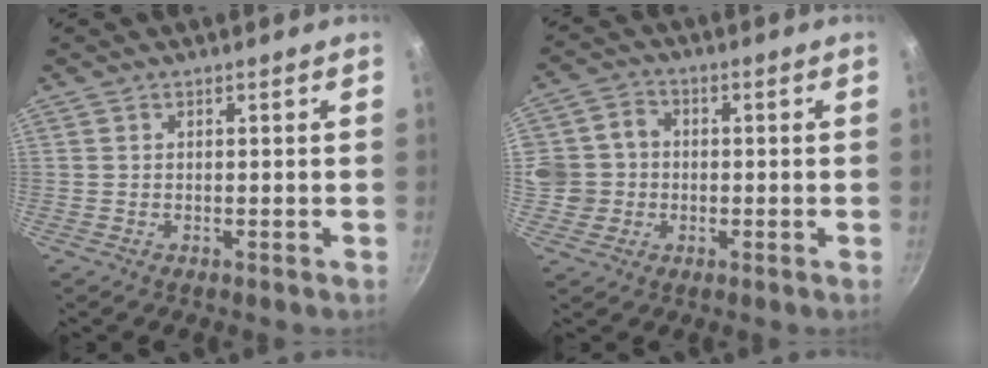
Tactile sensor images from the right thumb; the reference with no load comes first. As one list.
[{"total": 6.8, "force": [-0.5, 6.4, 2.3], "torque": [-0.007, 0.009, -0.018]}]